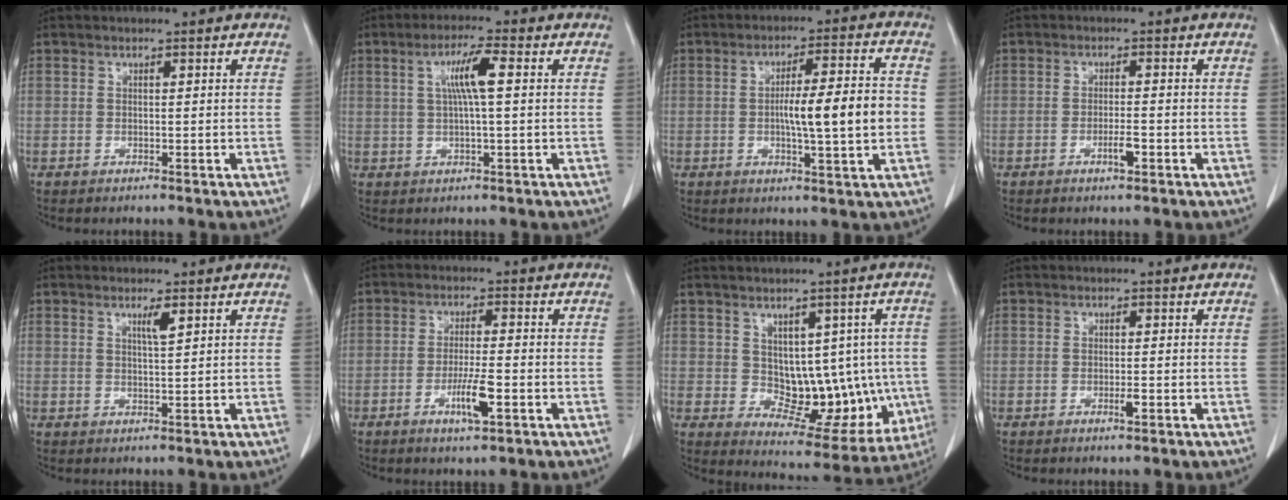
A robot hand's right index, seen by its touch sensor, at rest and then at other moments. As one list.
[{"total": 5.7, "force": [1.3, 0.2, 5.6], "torque": [-0.104, 0.008, 0.023]}, {"total": 10.3, "force": [-0.8, 0.7, 10.3], "torque": [-0.162, 0.009, -0.016]}, {"total": 2.5, "force": [-1.1, 0.4, 2.2], "torque": [-0.034, 0.001, -0.016]}, {"total": 2.0, "force": [1.1, -0.1, 1.6], "torque": [-0.031, -0.005, 0.019]}, {"total": 5.4, "force": [-2.1, 0.6, 4.9], "torque": [-0.089, -0.004, -0.036]}, {"total": 12.2, "force": [0.0, 7.2, 9.9], "torque": [-0.104, 0.014, 0.030]}, {"total": 1.2, "force": [-0.5, 0.2, 1.1], "torque": [-0.018, 0.000, -0.005]}]